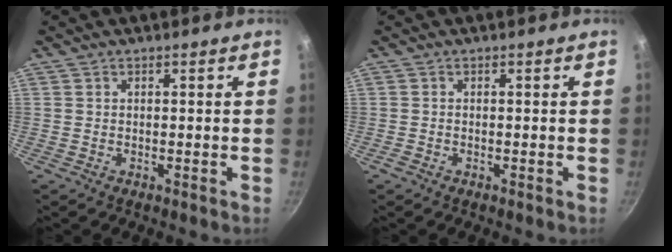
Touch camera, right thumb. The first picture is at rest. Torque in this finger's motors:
{"motor_torque": [0.19, 0.00, 0.01, -0.23, -0.02]}